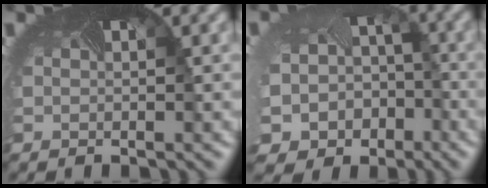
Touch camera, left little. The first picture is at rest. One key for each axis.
{"total": 11.0, "fx": -5.5, "fy": 9.2, "fz": 2.6, "tx": -0.086, "ty": -0.058, "tz": -0.086}